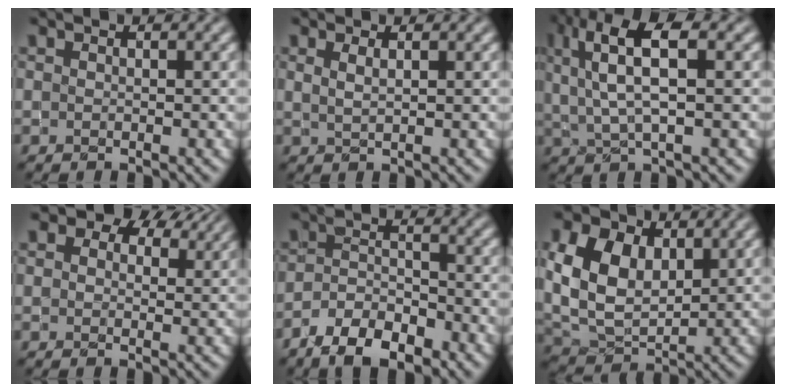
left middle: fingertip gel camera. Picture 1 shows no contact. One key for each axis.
{"total": 1.1, "fx": 0.8, "fy": 0.4, "fz": 0.7, "tx": -0.008, "ty": 0.005, "tz": 0.013}
{"total": 6.9, "fx": 2.5, "fy": 2.2, "fz": 6.1, "tx": -0.122, "ty": 0.015, "tz": 0.046}
{"total": 6.5, "fx": 4.3, "fy": 3.7, "fz": 3.1, "tx": -0.056, "ty": 0.006, "tz": 0.050}
{"total": 5.2, "fx": -3.9, "fy": 2.1, "fz": 2.7, "tx": -0.044, "ty": 0.003, "tz": -0.074}
{"total": 8.4, "fx": 2.2, "fy": 5.8, "fz": 5.7, "tx": -0.139, "ty": 0.011, "tz": 0.038}